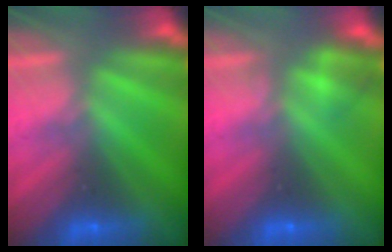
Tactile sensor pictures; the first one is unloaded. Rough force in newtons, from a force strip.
{"total": 2.3}